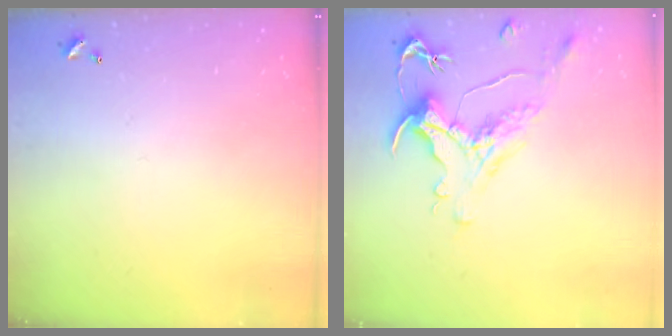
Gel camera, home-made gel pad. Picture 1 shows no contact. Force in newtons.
{"total": 1.7, "press": 1.1, "slide": 1.3}